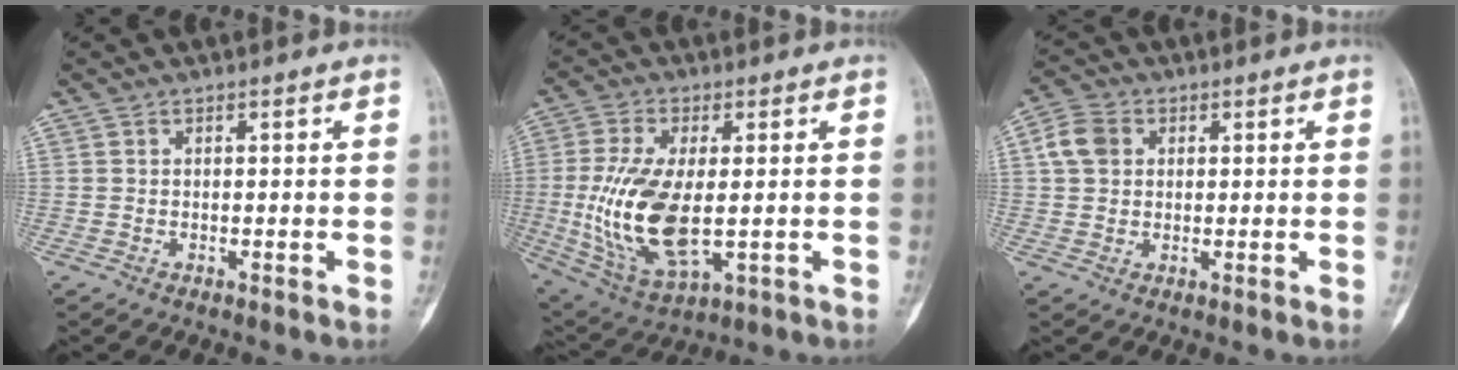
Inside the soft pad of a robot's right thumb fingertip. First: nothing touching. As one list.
[{"total": 16.3, "force": [-1.0, 8.1, 14.1], "torque": [-0.287, -0.011, -0.003]}, {"total": 5.7, "force": [1.3, 4.6, 3.0], "torque": [-0.049, 0.007, 0.020]}]